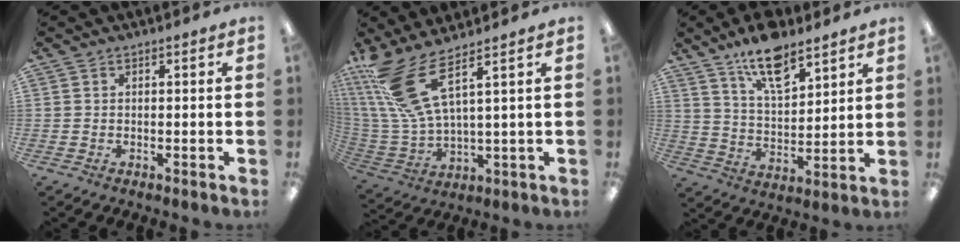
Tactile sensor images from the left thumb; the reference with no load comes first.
{"total": 14.7, "force": [7.6, 4.7, 11.7], "torque": [-0.263, -0.033, 0.134]}
{"total": 12.4, "force": [9.4, 4.7, 6.6], "torque": [-0.113, -0.047, 0.166]}